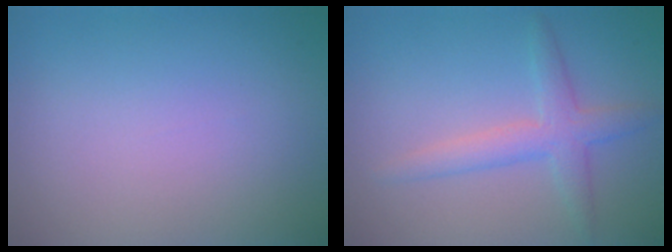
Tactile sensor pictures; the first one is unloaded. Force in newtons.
{"total": 3.1, "press": 3.1, "slide": 0.1}